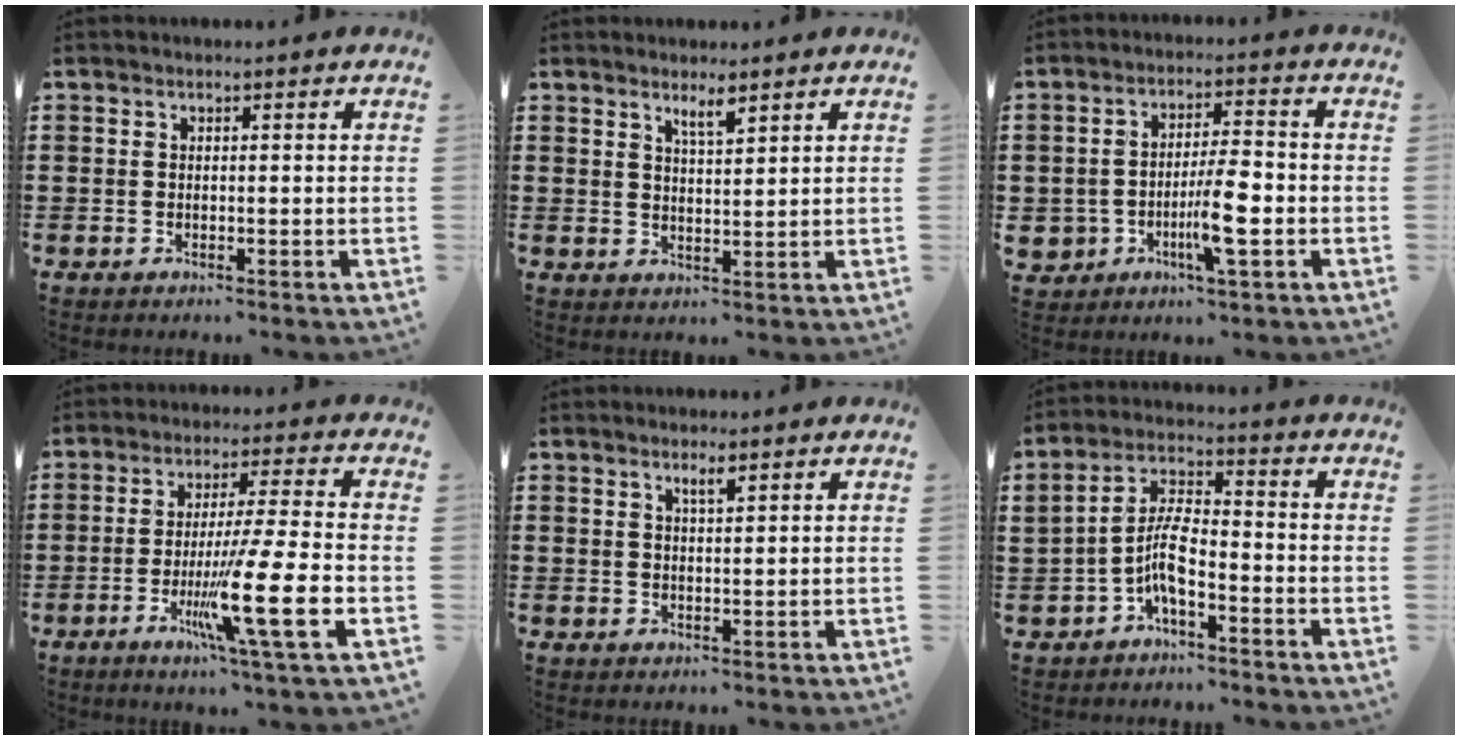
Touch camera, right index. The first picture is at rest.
{"total": 2.8, "force": [2.2, 0.4, 1.6], "torque": [-0.027, -0.001, 0.037]}
{"total": 7.7, "force": [-2.3, 2.5, 6.9], "torque": [-0.136, -0.006, -0.041]}
{"total": 13.5, "force": [-4.2, 0.5, 12.8], "torque": [-0.237, -0.014, -0.075]}
{"total": 1.7, "force": [1.2, 0.3, 1.2], "torque": [-0.016, -0.001, 0.018]}
{"total": 6.2, "force": [-2.7, 2.0, 5.2], "torque": [-0.114, 0.004, -0.056]}